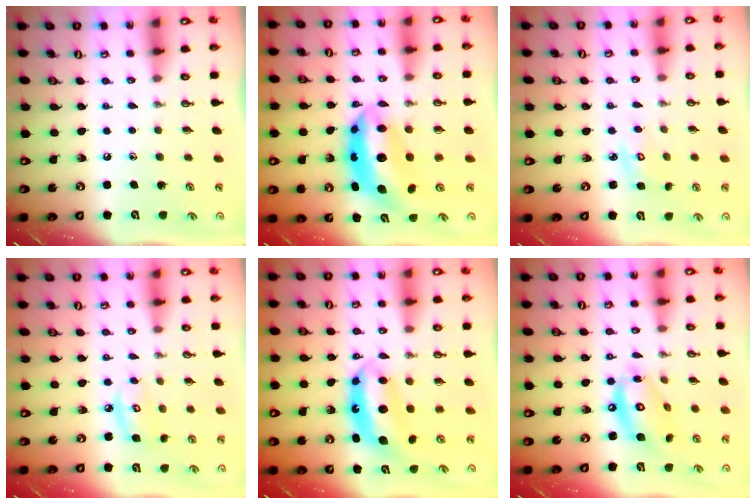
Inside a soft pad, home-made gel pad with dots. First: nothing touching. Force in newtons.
{"total": 9.4, "press": 9.4, "slide": 0.9}
{"total": 3.0, "press": 3.0, "slide": 0.1}
{"total": 6.3, "press": 6.3, "slide": 0.3}
{"total": 7.2, "press": 7.2, "slide": 0.7}
{"total": 13.3, "press": 13.3, "slide": 1.2}